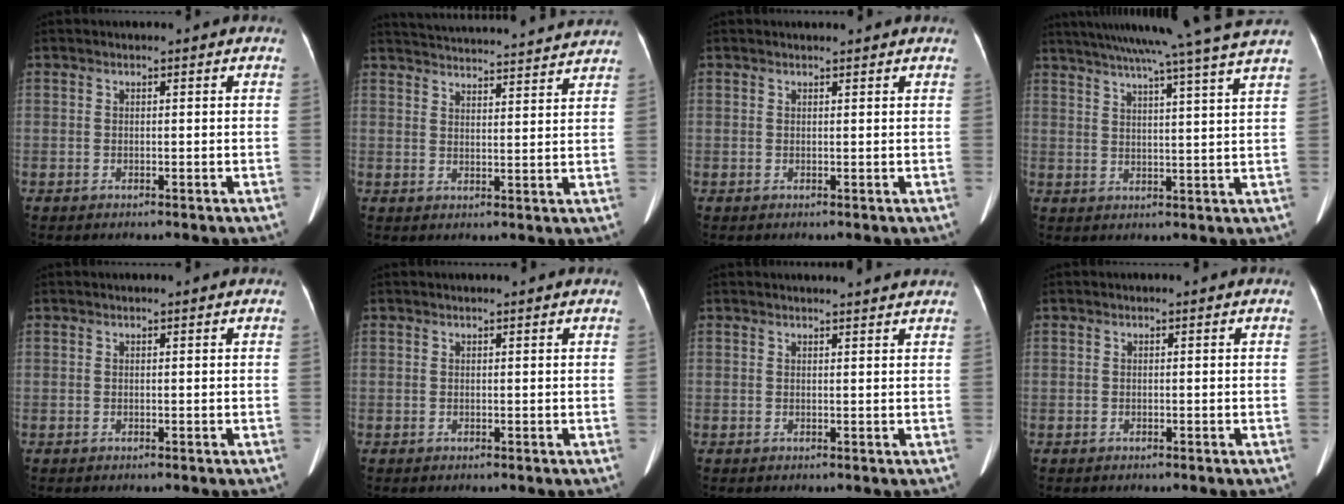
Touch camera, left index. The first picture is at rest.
{"total": 22.0, "force": [21.1, 1.5, 6.0], "torque": [-0.097, 0.003, 0.275]}
{"total": 2.6, "force": [2.5, 0.2, 0.7], "torque": [-0.010, 0.013, 0.030]}
{"total": 21.2, "force": [18.2, -2.5, 10.6], "torque": [-0.183, -0.014, 0.244]}
{"total": 1.3, "force": [1.2, -0.1, 0.5], "torque": [-0.008, 0.015, 0.019]}
{"total": 2.4, "force": [2.2, -0.1, 0.9], "torque": [-0.011, 0.018, 0.028]}
{"total": 6.0, "force": [5.8, -0.1, 1.6], "torque": [-0.018, 0.014, 0.055]}
{"total": 0.0}